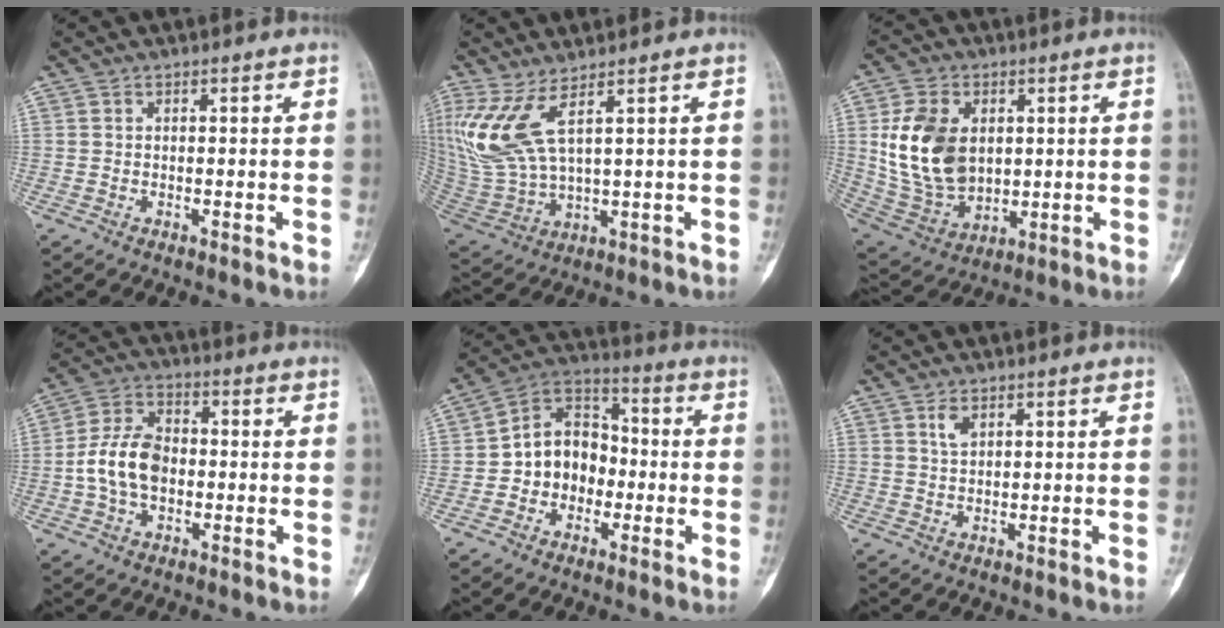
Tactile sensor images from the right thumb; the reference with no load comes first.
{"total": 12.0, "force": [5.6, 3.8, 9.9], "torque": [-0.236, -0.032, 0.134]}
{"total": 16.2, "force": [2.7, 11.2, 11.4], "torque": [-0.195, -0.014, 0.066]}
{"total": 10.4, "force": [-1.2, 7.1, 7.6], "torque": [-0.130, 0.024, -0.032]}
{"total": 12.0, "force": [-1.7, 9.5, 7.1], "torque": [-0.077, 0.041, -0.042]}
{"total": 2.4, "force": [1.3, 1.2, 1.6], "torque": [-0.026, -0.003, 0.026]}